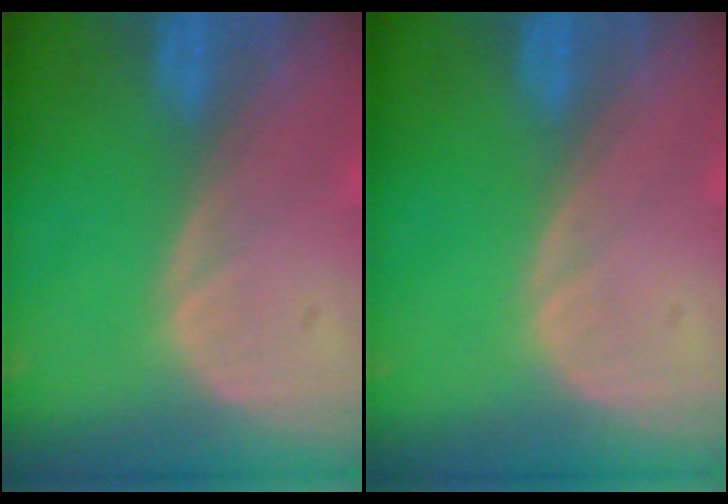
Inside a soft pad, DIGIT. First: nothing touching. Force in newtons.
{"total": 0.0}